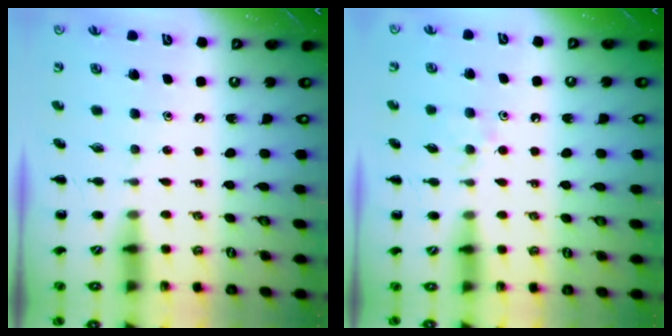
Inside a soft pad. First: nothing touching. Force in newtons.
{"total": 6.1, "press": 5.8, "slide": 1.7}